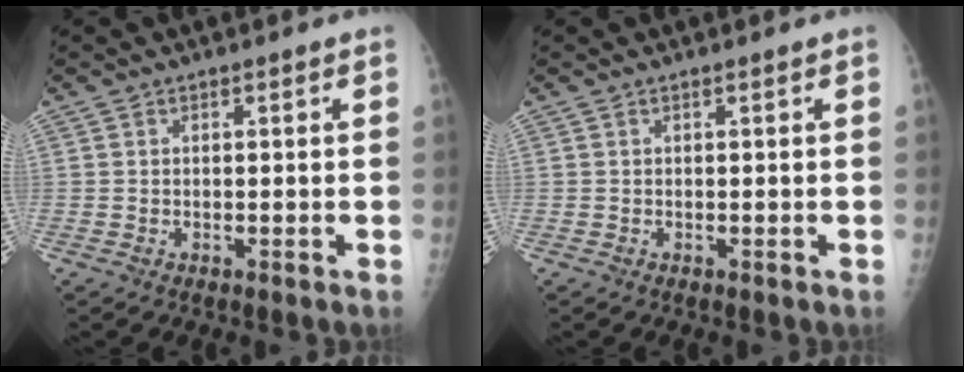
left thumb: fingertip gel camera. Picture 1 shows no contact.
{"total": 0.0}